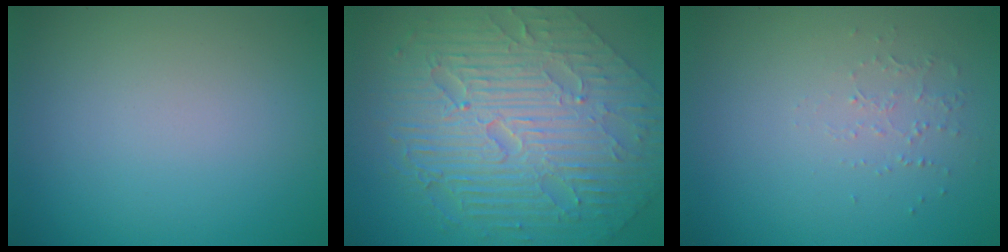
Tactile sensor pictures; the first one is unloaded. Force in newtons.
{"total": 10.9, "press": 7.4, "slide": 8.1}
{"total": 0.8, "press": 0.5, "slide": 0.6}